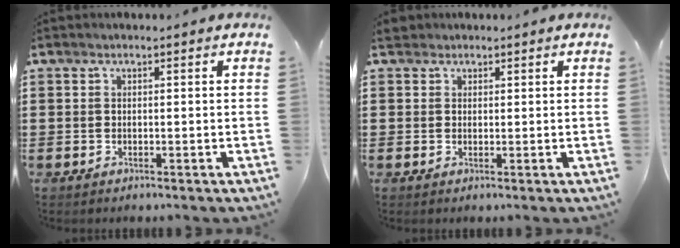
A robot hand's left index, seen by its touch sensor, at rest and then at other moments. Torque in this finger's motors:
{"motor_torque": [0.04, -0.02, 0.09, 0.00]}